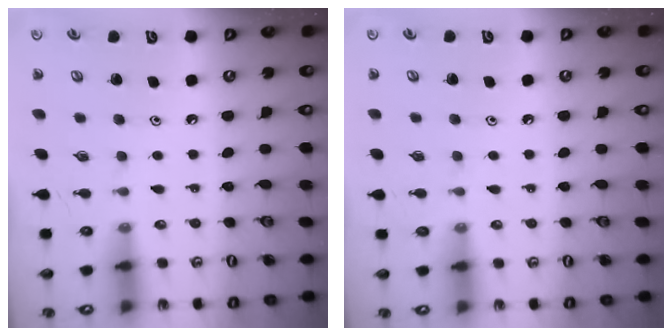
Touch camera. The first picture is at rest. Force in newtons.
{"total": 2.4, "press": 2.4, "slide": 0.4}